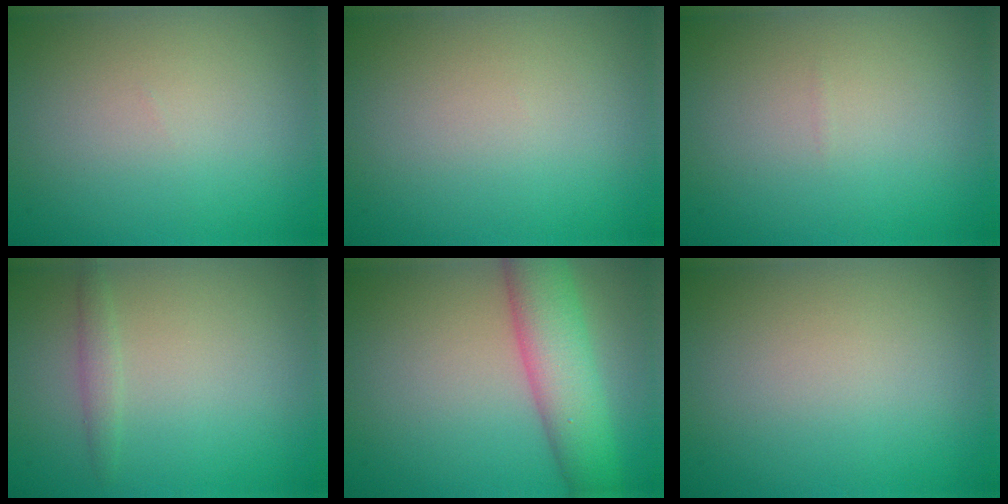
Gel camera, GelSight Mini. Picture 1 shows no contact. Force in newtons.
{"total": 0.0}
{"total": 0.0}
{"total": 1.1, "press": 1.0, "slide": 0.1}
{"total": 6.7, "press": 6.7, "slide": 0.3}
{"total": 0.0}